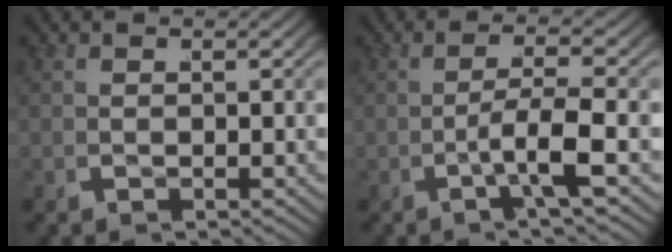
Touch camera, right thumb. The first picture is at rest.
{"total": 3.2, "force": [-1.2, 0.2, 3.0], "torque": [-0.064, 0.005, -0.024]}